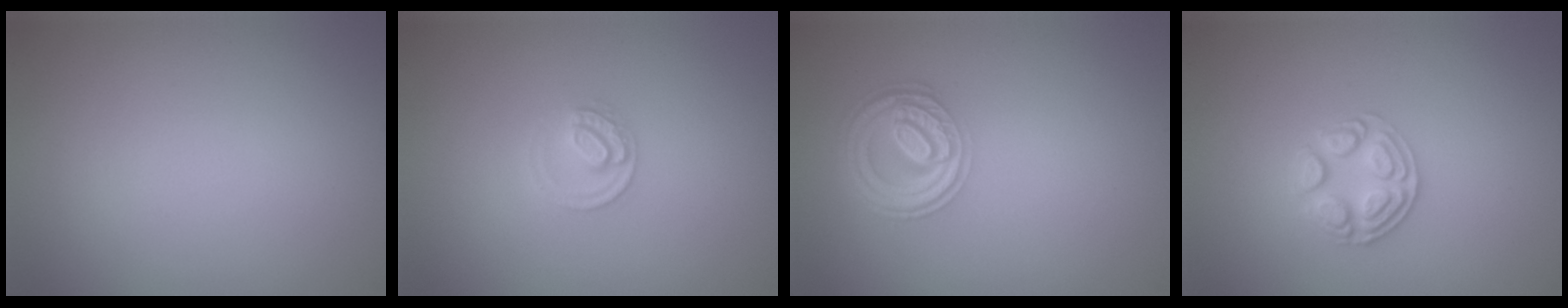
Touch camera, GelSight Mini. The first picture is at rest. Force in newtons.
{"total": 2.1, "press": 2.1, "slide": 0.2}
{"total": 4.5, "press": 3.7, "slide": 2.5}
{"total": 2.6, "press": 2.5, "slide": 0.9}